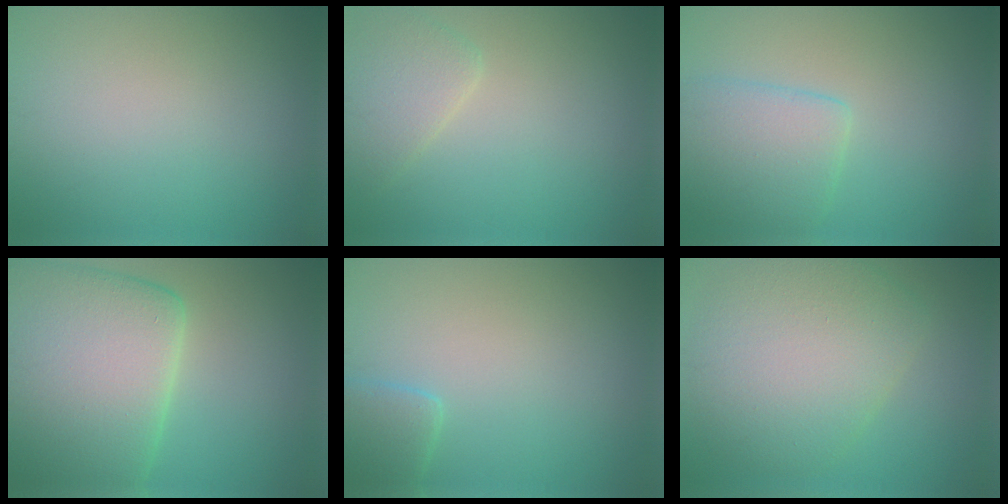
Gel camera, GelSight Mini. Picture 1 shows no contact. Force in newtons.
{"total": 2.5, "press": 2.5, "slide": 0.2}
{"total": 4.4, "press": 4.4, "slide": 0.3}
{"total": 12.7, "press": 12.6, "slide": 1.1}
{"total": 2.4, "press": 2.4, "slide": 0.1}
{"total": 7.5, "press": 7.5, "slide": 0.2}